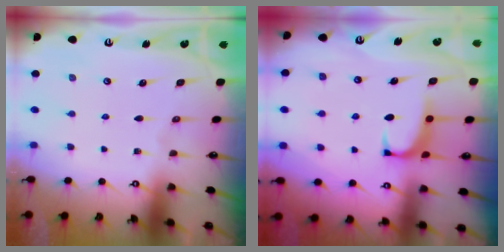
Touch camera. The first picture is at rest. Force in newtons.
{"total": 0.9, "press": 0.6, "slide": 0.6}